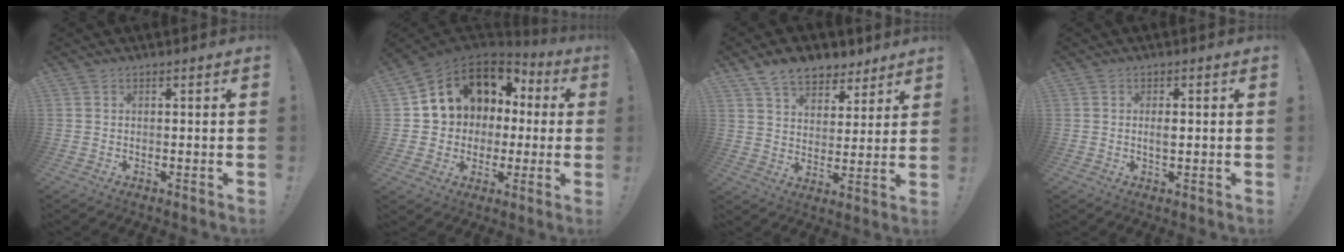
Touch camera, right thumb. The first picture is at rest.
{"total": 11.4, "force": [3.4, 9.8, 4.7], "torque": [-0.072, -0.021, 0.079]}
{"total": 10.8, "force": [8.1, 6.0, 4.0], "torque": [-0.063, -0.049, 0.154]}
{"total": 2.2, "force": [0.0, 1.0, 2.0], "torque": [-0.028, -0.002, -0.003]}